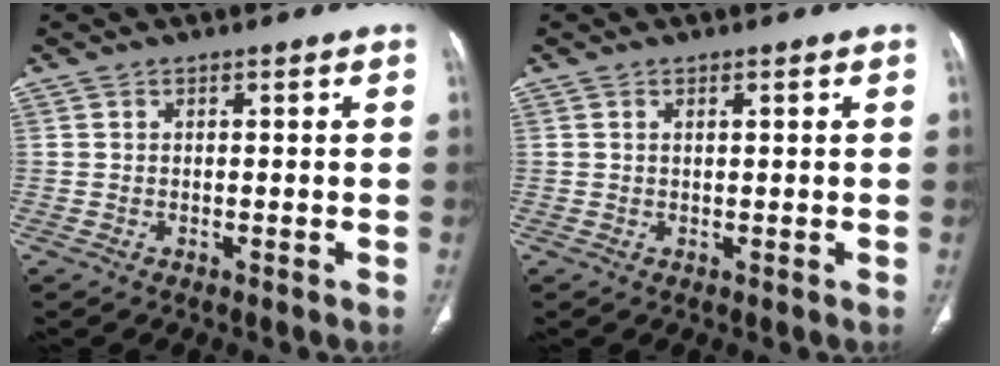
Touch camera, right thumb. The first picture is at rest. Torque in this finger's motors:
{"motor_torque": [0.25, -0.22, -0.22, 0.21, 0.07]}